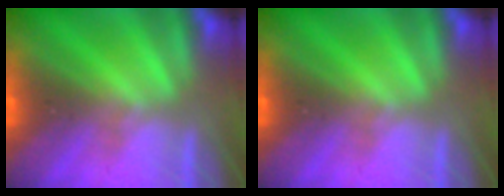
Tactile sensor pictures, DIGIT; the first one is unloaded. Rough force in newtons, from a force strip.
{"total": 0.0}